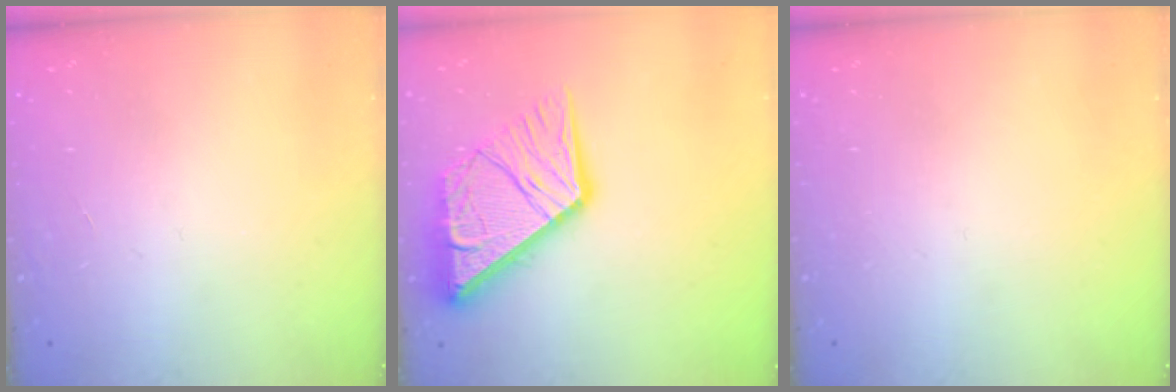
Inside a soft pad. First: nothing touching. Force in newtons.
{"total": 17.4, "press": 17.3, "slide": 1.9}
{"total": 0.0}